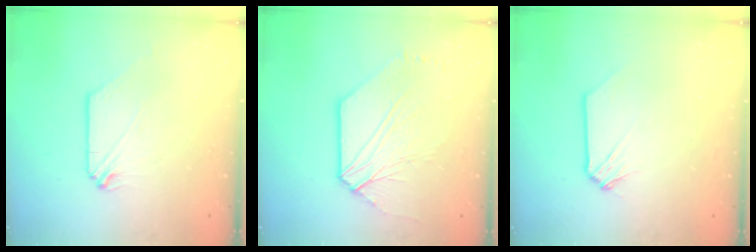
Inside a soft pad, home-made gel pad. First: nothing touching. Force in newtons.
{"total": 6.6, "press": 6.5, "slide": 0.8}
{"total": 0.6, "press": 0.6, "slide": 0.1}